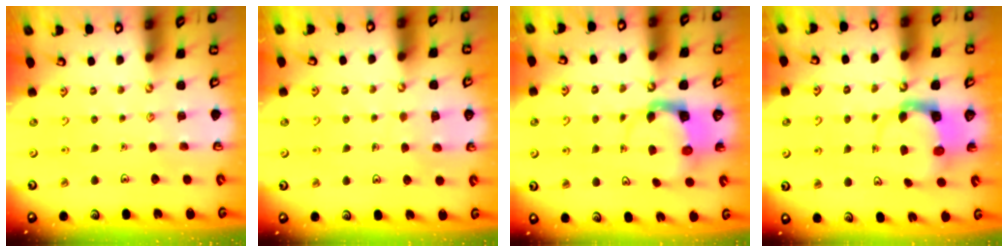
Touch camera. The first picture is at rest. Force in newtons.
{"total": 6.2, "press": 6.2, "slide": 0.6}
{"total": 3.9, "press": 3.8, "slide": 0.5}
{"total": 3.6, "press": 3.6, "slide": 0.6}